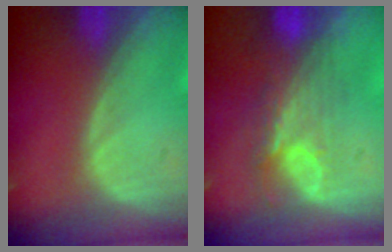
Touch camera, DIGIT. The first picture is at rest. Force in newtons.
{"total": 7.5, "press": 6.6, "slide": 3.7}